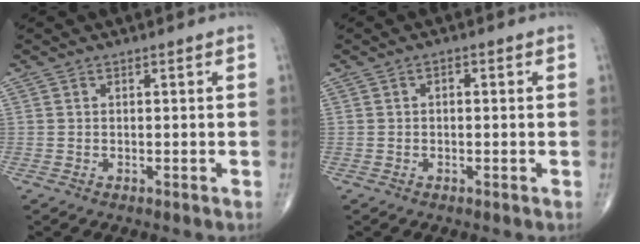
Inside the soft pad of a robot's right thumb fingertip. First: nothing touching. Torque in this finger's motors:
{"motor_torque": [-0.06, -0.15, -0.03, -0.28, -0.03]}